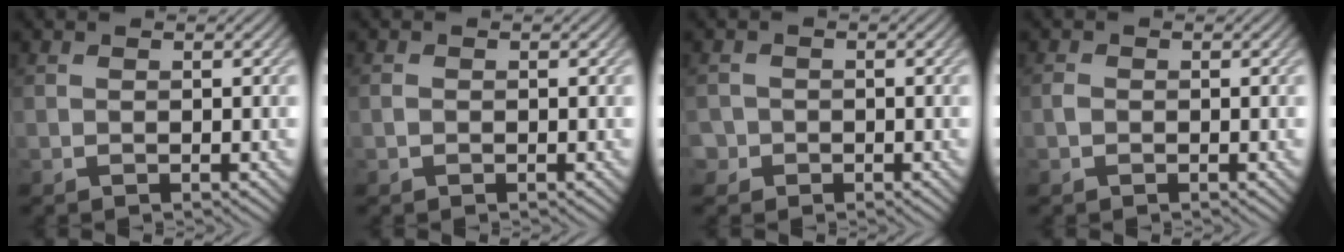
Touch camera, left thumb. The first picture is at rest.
{"total": 0.6, "force": [-0.2, 0.4, 0.2], "torque": [-0.005, 0.001, -0.007]}
{"total": 2.1, "force": [-0.9, 1.9, 0.1], "torque": [0.002, 0.002, -0.023]}
{"total": 0.8, "force": [-0.3, 0.6, 0.3], "torque": [-0.007, 0.001, -0.010]}